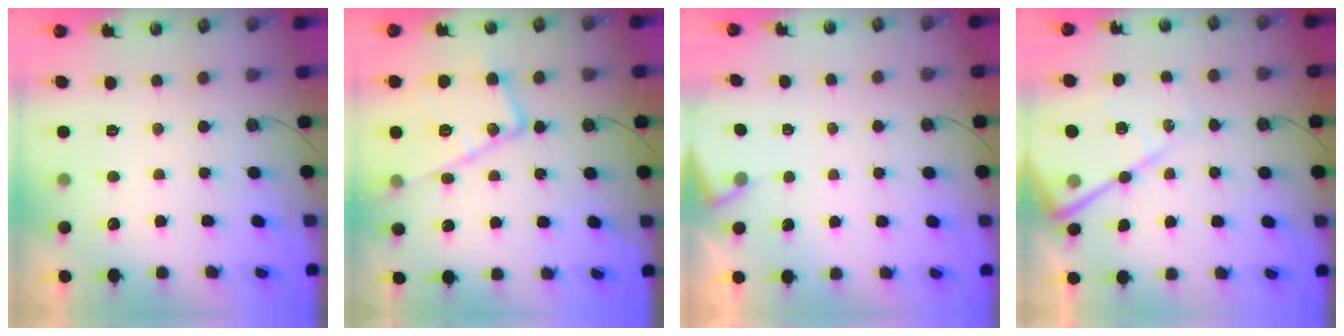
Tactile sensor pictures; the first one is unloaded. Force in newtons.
{"total": 18.5, "press": 18.4, "slide": 1.8}
{"total": 2.8, "press": 2.7, "slide": 0.4}
{"total": 16.8, "press": 16.7, "slide": 1.6}